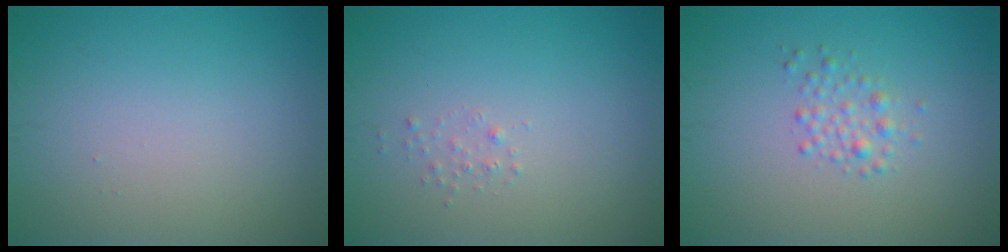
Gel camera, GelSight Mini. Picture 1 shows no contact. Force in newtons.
{"total": 0.6, "press": 0.6, "slide": 0.0}
{"total": 1.6, "press": 1.6, "slide": 0.0}